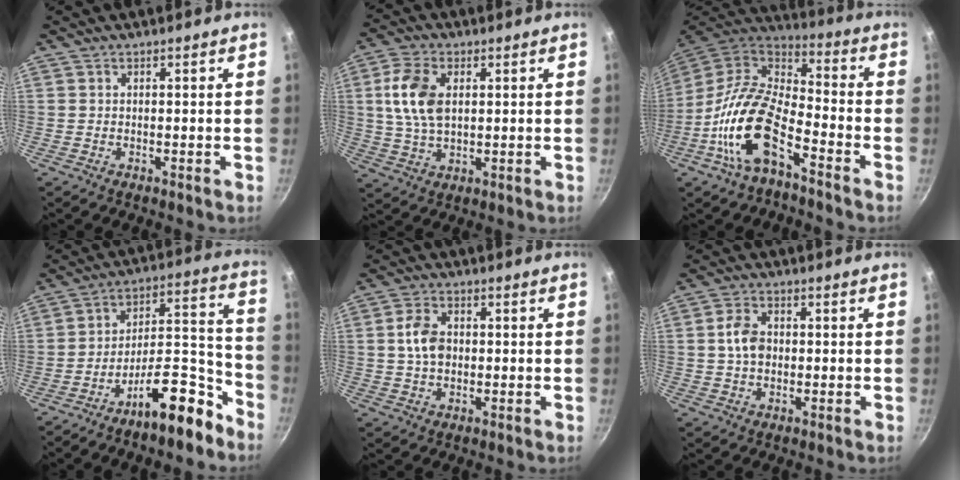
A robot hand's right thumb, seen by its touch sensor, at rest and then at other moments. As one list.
[{"total": 10.2, "force": [2.1, 6.2, 7.9], "torque": [-0.144, 0.001, 0.039]}, {"total": 17.6, "force": [-7.8, 8.2, 13.5], "torque": [-0.252, 0.054, -0.167]}, {"total": 15.5, "force": [-10.4, 5.0, 10.3], "torque": [-0.121, 0.110, -0.167]}, {"total": 6.1, "force": [0.3, 4.3, 4.3], "torque": [-0.069, 0.010, 0.002]}, {"total": 5.4, "force": [0.1, 3.8, 3.7], "torque": [-0.057, 0.011, -0.002]}]